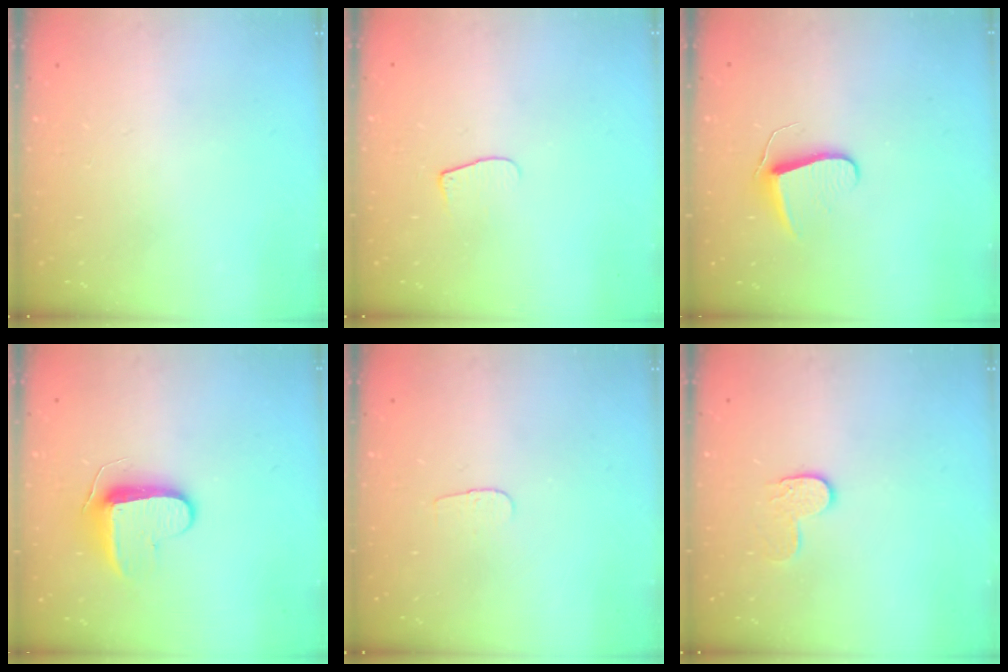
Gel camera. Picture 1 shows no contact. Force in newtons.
{"total": 6.2, "press": 6.2, "slide": 0.7}
{"total": 7.0, "press": 7.0, "slide": 0.6}
{"total": 9.1, "press": 9.1, "slide": 0.8}
{"total": 2.9, "press": 2.8, "slide": 0.3}
{"total": 7.3, "press": 7.3, "slide": 0.2}